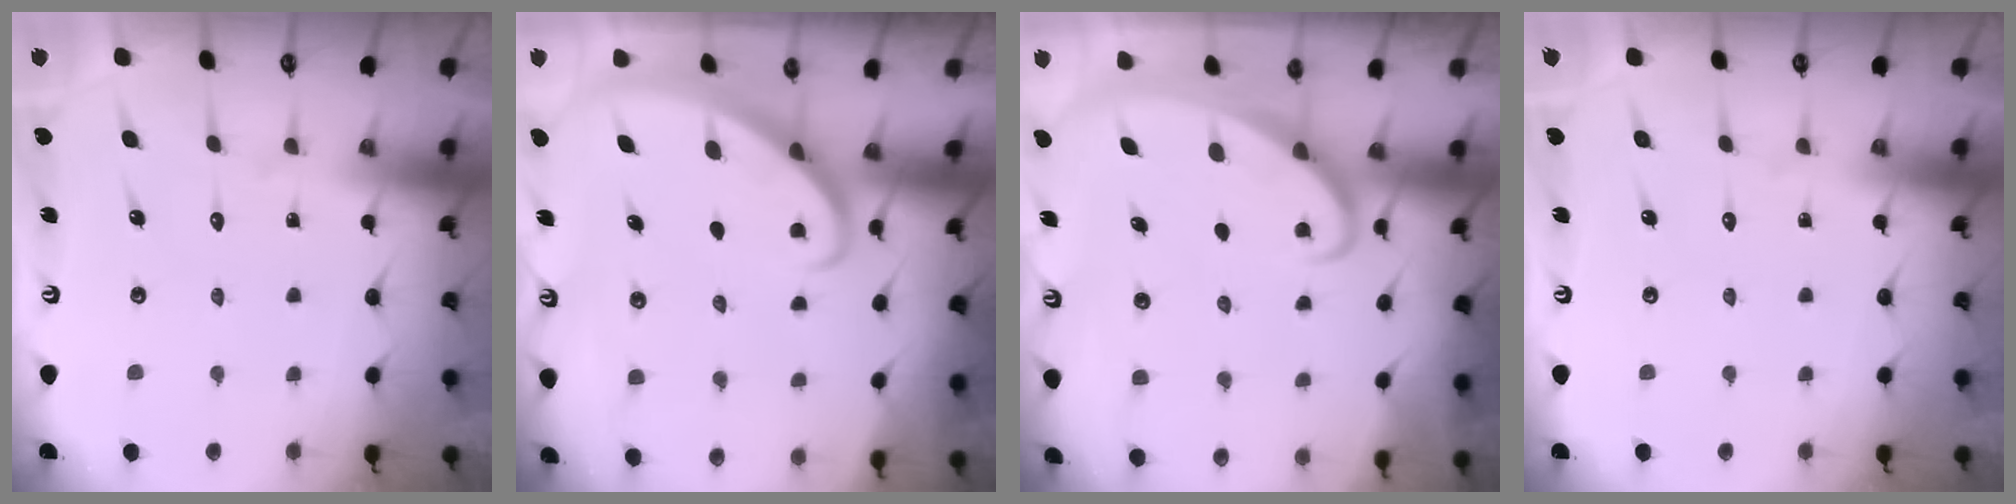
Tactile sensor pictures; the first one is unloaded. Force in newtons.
{"total": 2.7, "press": 2.7, "slide": 0.2}
{"total": 2.1, "press": 2.1, "slide": 0.2}
{"total": 0.0}